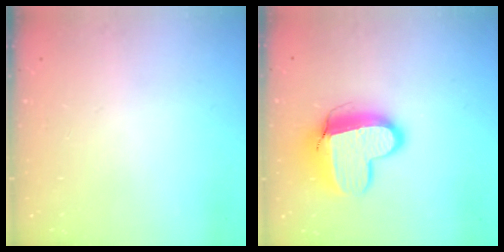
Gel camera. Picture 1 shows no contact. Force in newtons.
{"total": 13.4, "press": 13.3, "slide": 1.3}